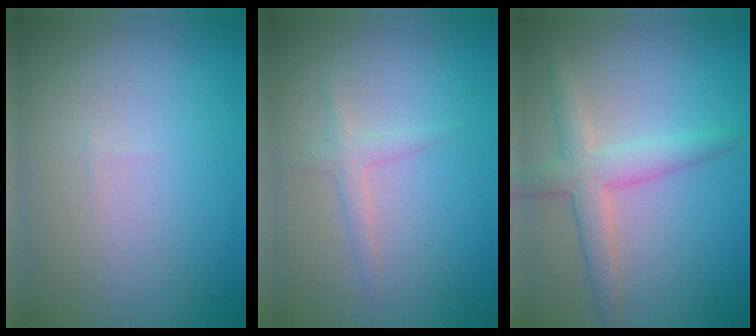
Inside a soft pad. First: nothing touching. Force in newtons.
{"total": 1.3, "press": 1.3, "slide": 0.0}
{"total": 3.6, "press": 3.6, "slide": 0.2}